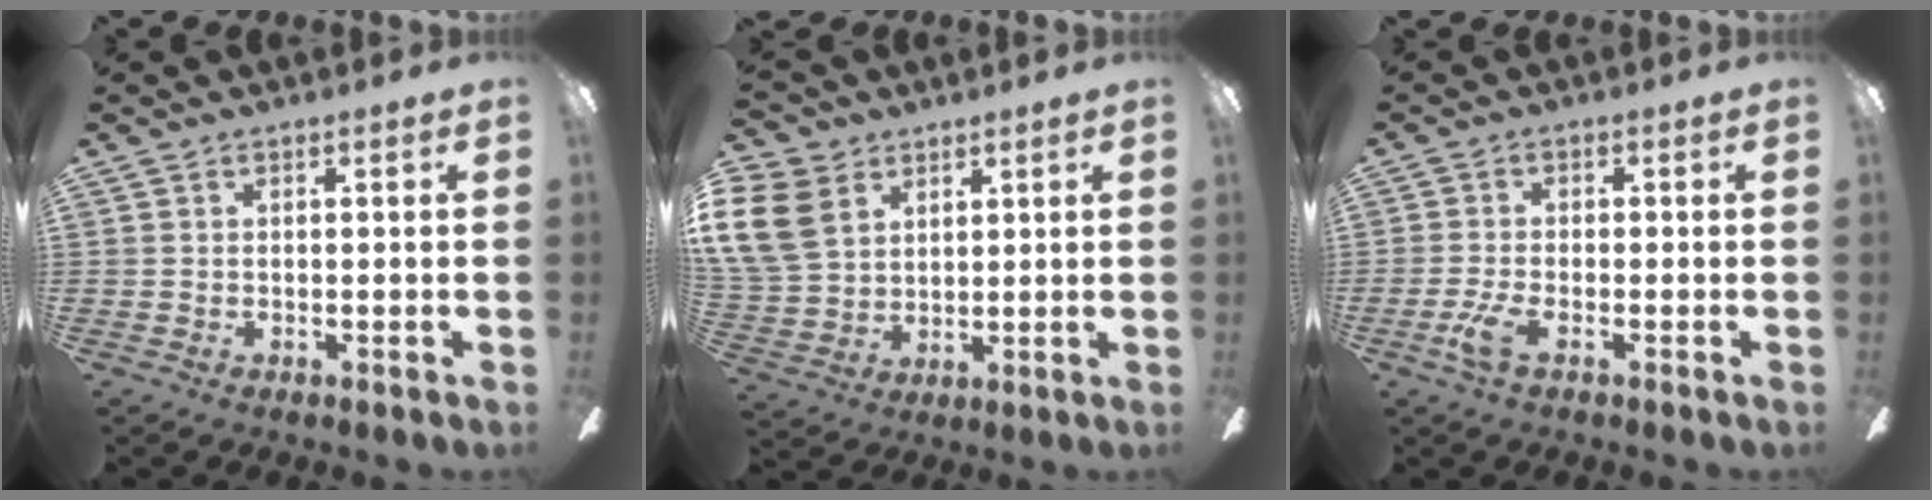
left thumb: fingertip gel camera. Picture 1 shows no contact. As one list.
[{"total": 14.5, "force": [6.0, 11.1, 7.2], "torque": [-0.173, -0.005, 0.120]}, {"total": 5.0, "force": [-2.3, 1.7, 4.1], "torque": [-0.098, -0.003, -0.046]}]